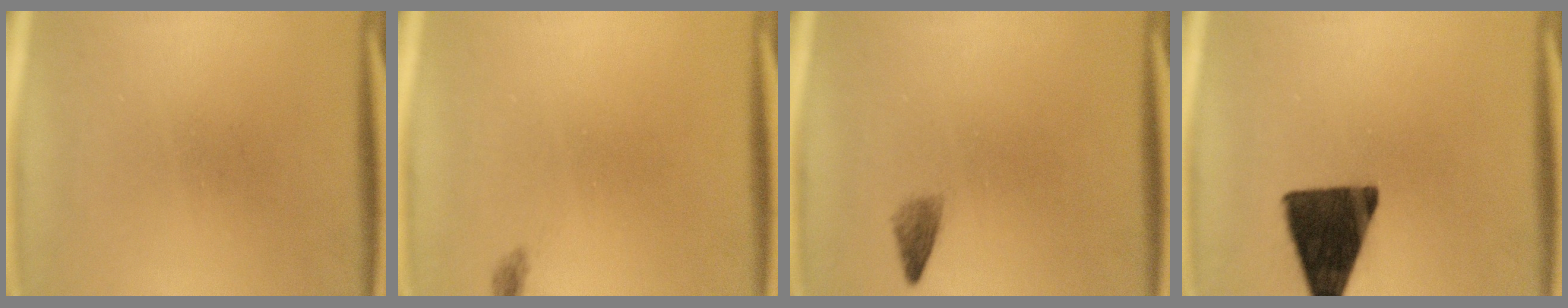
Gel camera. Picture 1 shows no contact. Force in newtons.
{"total": 0.7}
{"total": 1.6}
{"total": 14.7}